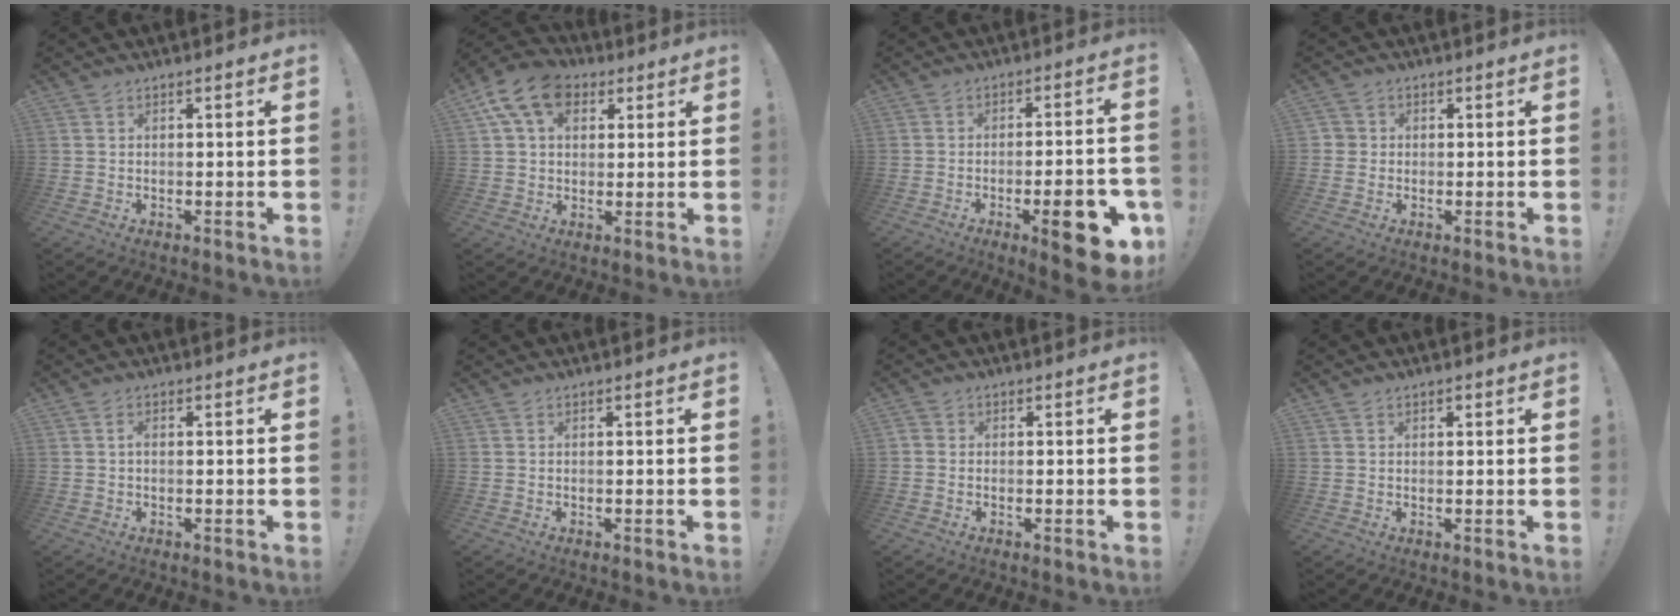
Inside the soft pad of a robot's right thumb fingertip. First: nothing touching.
{"total": 13.4, "force": [5.7, 9.2, 7.9], "torque": [-0.133, -0.017, 0.108]}
{"total": 13.5, "force": [-5.7, 3.7, 11.7], "torque": [-0.137, 0.020, -0.081]}
{"total": 2.2, "force": [-0.3, 2.1, 0.6], "torque": [-0.005, 0.003, -0.006]}
{"total": 0.8, "force": [-0.1, 0.6, 0.6], "torque": [-0.015, 0.006, -0.003]}
{"total": 0.0}
{"total": 1.2, "force": [-0.7, 0.9, 0.4], "torque": [-0.008, 0.005, -0.012]}
{"total": 0.8, "force": [0.5, 0.6, 0.3], "torque": [0.001, -0.001, 0.008]}